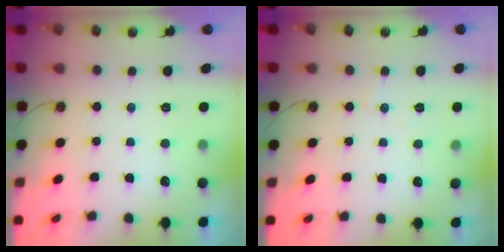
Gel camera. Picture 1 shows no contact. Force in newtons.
{"total": 4.0, "press": 3.9, "slide": 0.6}